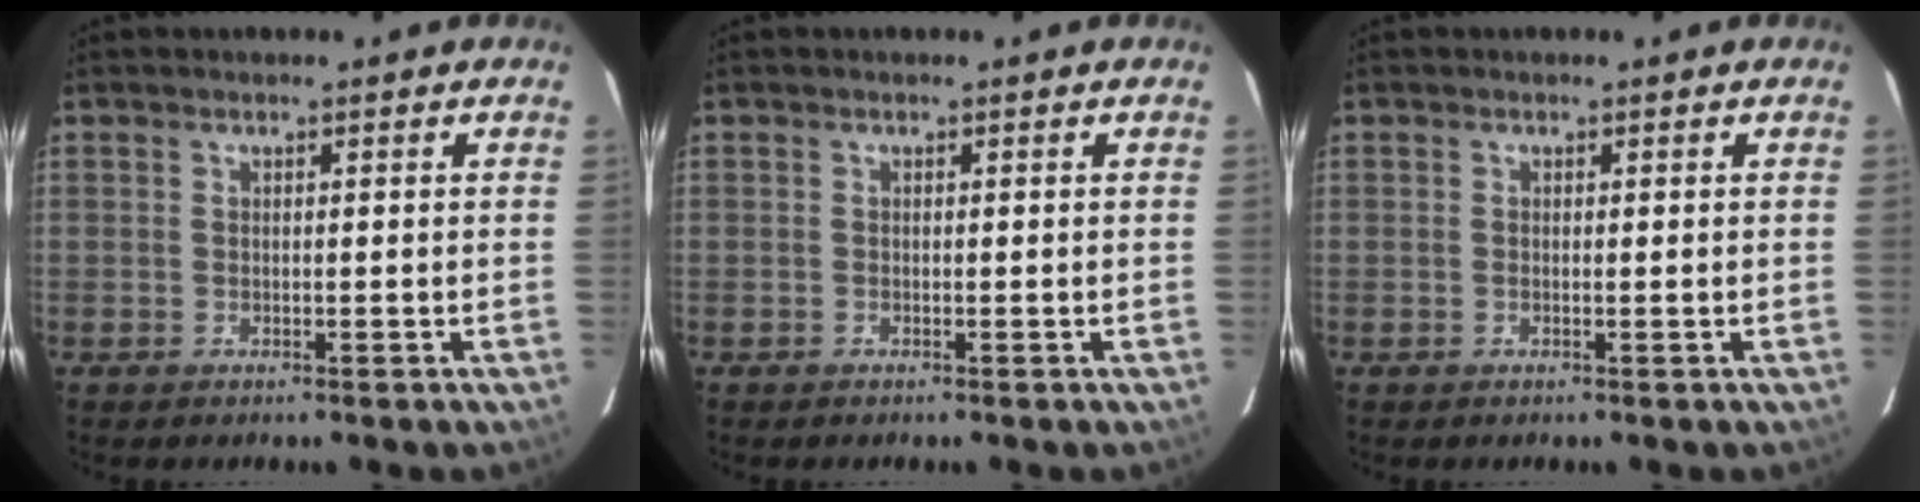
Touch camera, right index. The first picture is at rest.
{"total": 0.0}
{"total": 0.0}